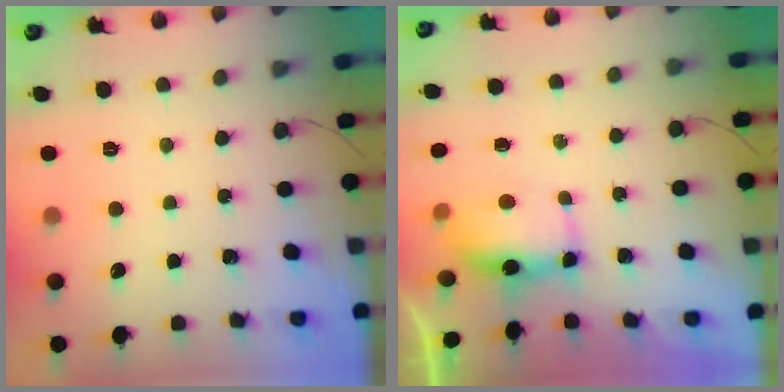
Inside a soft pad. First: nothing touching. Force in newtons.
{"total": 7.5, "press": 6.8, "slide": 3.2}